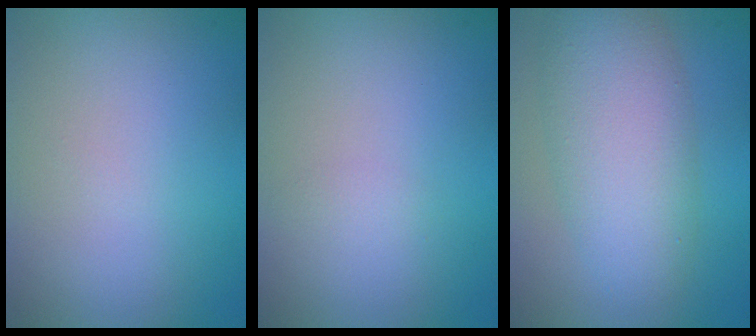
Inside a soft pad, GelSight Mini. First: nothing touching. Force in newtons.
{"total": 0.8, "press": 0.7, "slide": 0.1}
{"total": 6.9, "press": 6.9, "slide": 0.4}